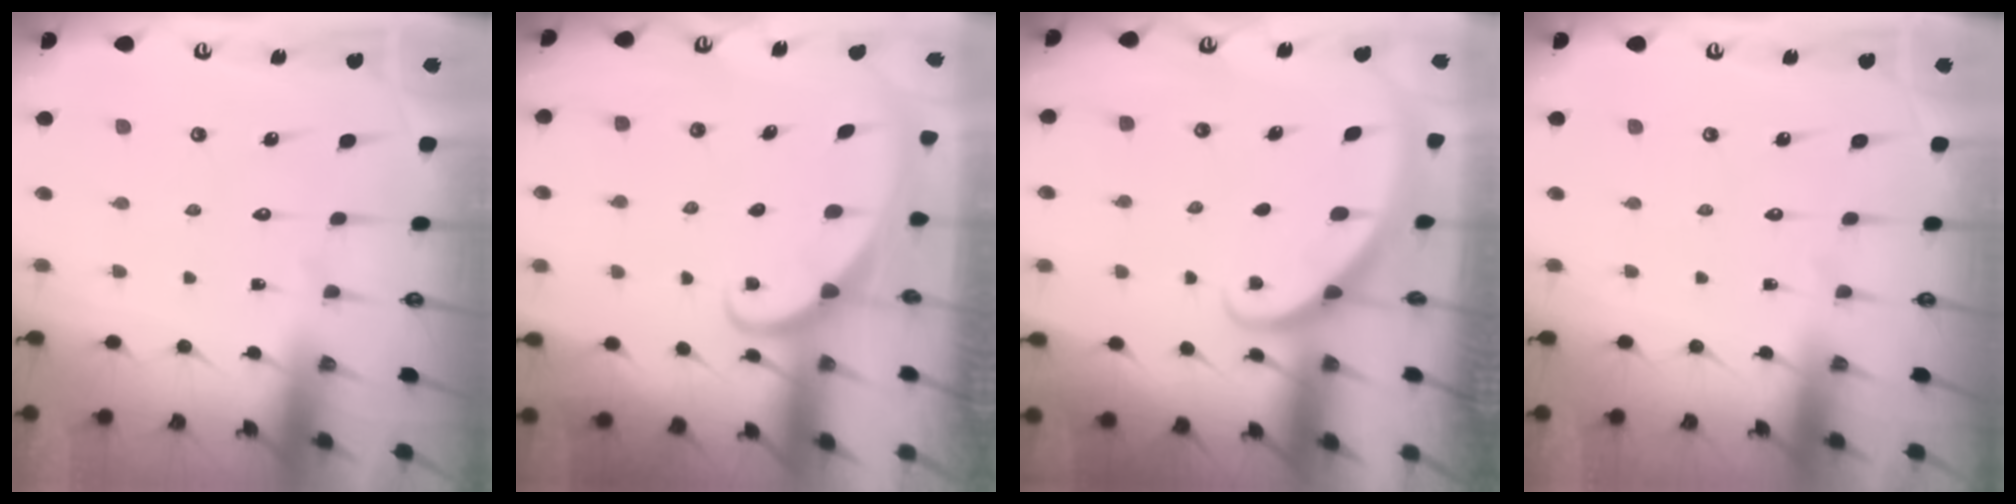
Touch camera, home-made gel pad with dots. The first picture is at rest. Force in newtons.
{"total": 1.6, "press": 1.6, "slide": 0.1}
{"total": 2.0, "press": 2.0, "slide": 0.1}
{"total": 0.0}